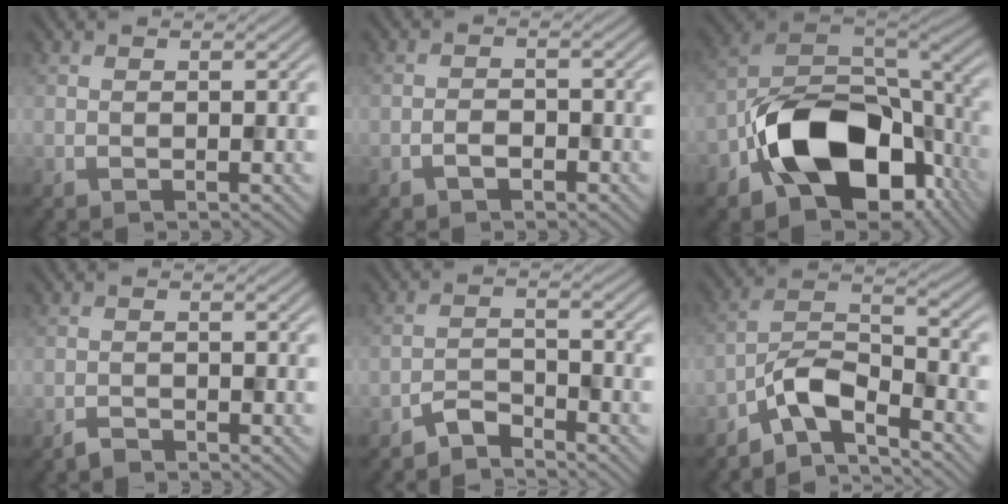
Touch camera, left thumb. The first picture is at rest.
{"total": 1.4, "force": [-1.0, 0.9, 0.4], "torque": [-0.003, 0.004, -0.021]}
{"total": 15.3, "force": [-6.3, 9.7, 10.1], "torque": [-0.161, -0.030, -0.109]}
{"total": 1.3, "force": [-1.3, 0.2, -0.1], "torque": [0.005, 0.002, -0.026]}
{"total": 2.8, "force": [-2.7, 0.5, 0.3], "torque": [-0.004, 0.003, -0.063]}
{"total": 6.5, "force": [-5.0, 2.0, 3.8], "torque": [-0.066, 0.008, -0.111]}